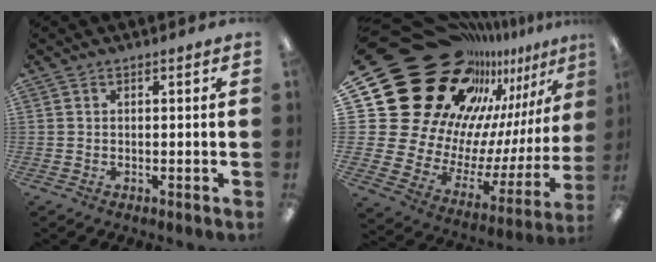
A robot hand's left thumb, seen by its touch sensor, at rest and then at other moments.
{"total": 29.0, "force": [18.2, 18.3, 13.3], "torque": [-0.178, -0.181, 0.384]}